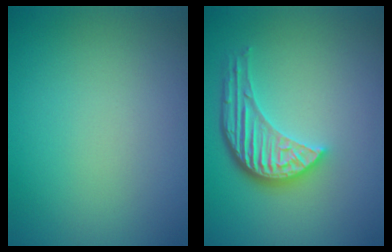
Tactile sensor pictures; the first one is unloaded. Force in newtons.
{"total": 4.7, "press": 3.7, "slide": 2.9}